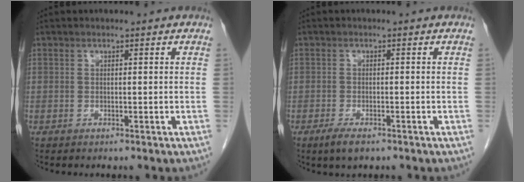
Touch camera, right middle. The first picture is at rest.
{"total": 2.9, "force": [-1.9, 1.0, 2.0], "torque": [-0.045, -0.005, -0.030]}